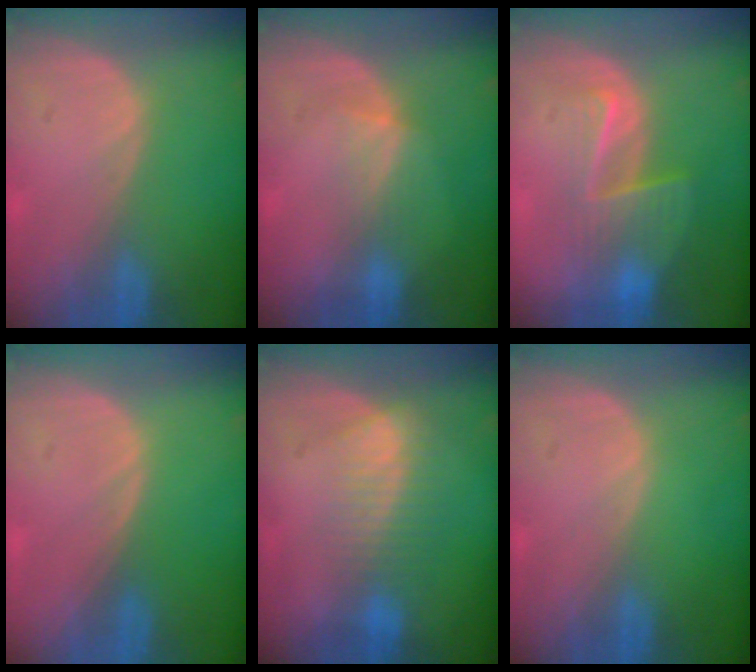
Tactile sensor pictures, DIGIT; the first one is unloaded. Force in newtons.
{"total": 2.7, "press": 2.4, "slide": 1.2}
{"total": 6.5, "press": 6.0, "slide": 2.4}
{"total": 0.0}
{"total": 7.4, "press": 6.3, "slide": 3.8}
{"total": 0.0}